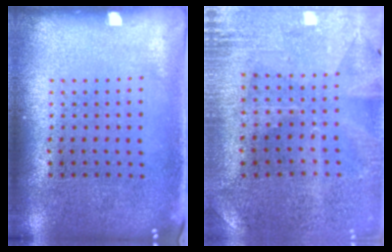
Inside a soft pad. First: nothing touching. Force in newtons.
{"total": 0.5, "press": 0.5, "slide": 0.3}